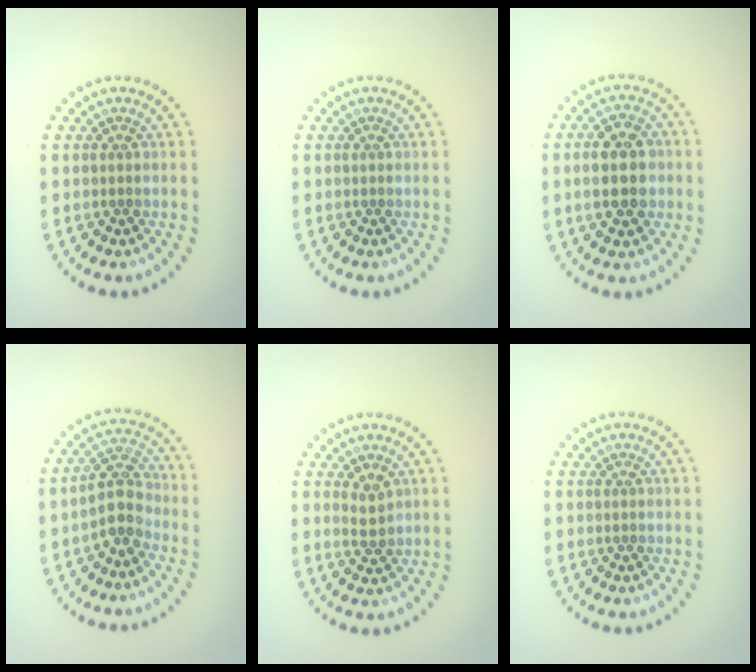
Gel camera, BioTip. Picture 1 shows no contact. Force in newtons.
{"total": 0.0}
{"total": 5.5, "press": 5.4, "slide": 0.4}
{"total": 3.5, "press": 3.2, "slide": 1.4}
{"total": 1.8, "press": 1.7, "slide": 0.5}
{"total": 0.0}